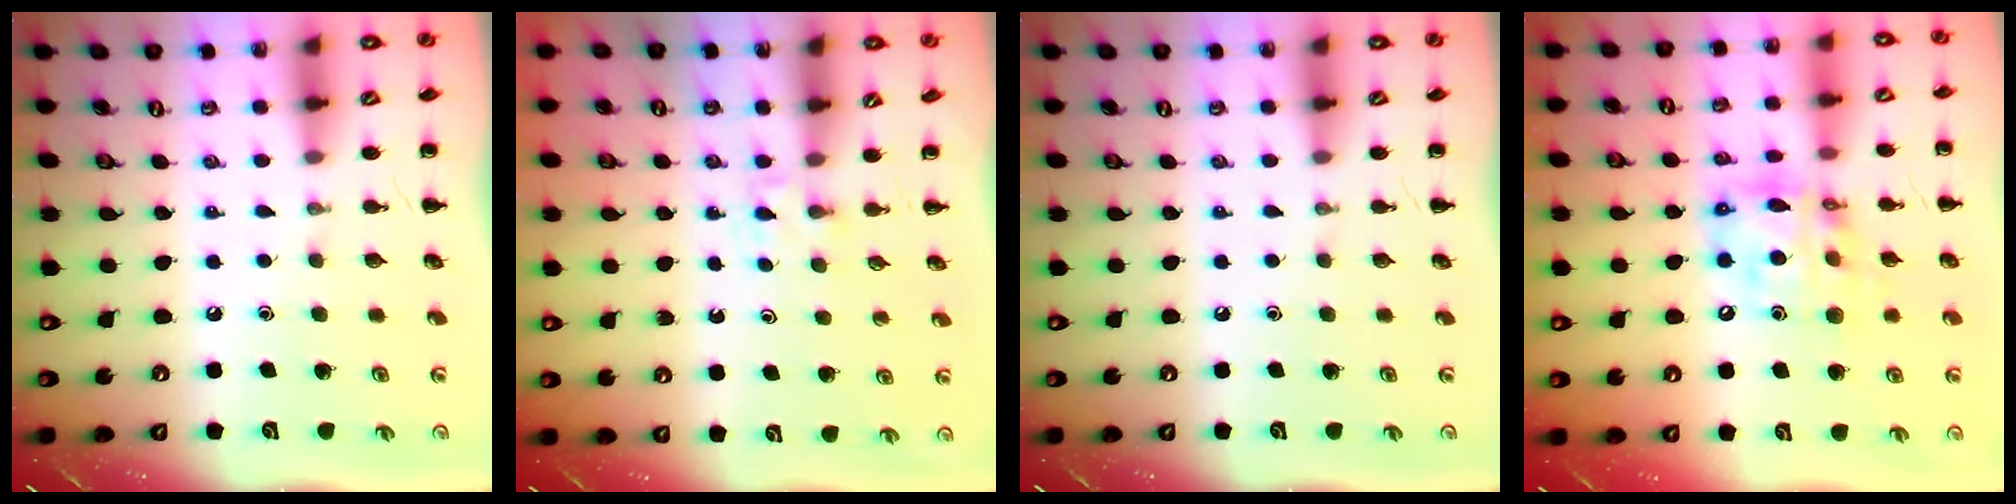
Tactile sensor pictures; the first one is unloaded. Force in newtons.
{"total": 2.2, "press": 2.0, "slide": 0.9}
{"total": 0.0}
{"total": 14.5, "press": 14.0, "slide": 3.6}